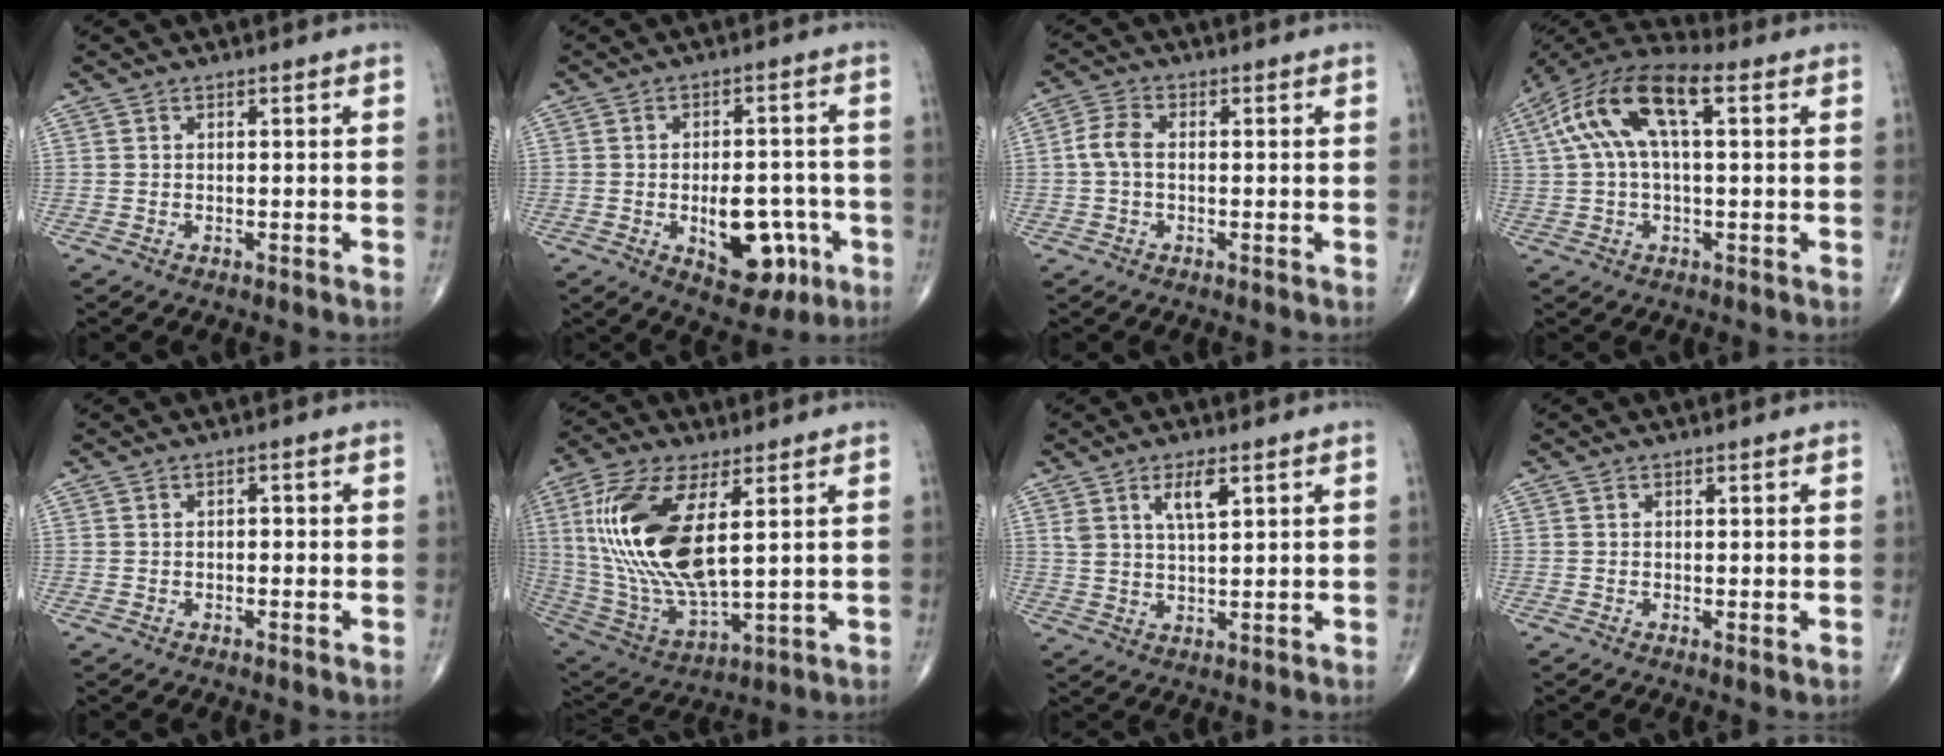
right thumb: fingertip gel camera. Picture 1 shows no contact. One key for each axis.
{"total": 11.8, "fx": -3.8, "fy": 6.5, "fz": 9.1, "tx": -0.098, "ty": 0.021, "tz": -0.041}
{"total": 4.0, "fx": -0.2, "fy": 2.4, "fz": 3.2, "tx": -0.068, "ty": 0.011, "tz": -0.012}
{"total": 14.7, "fx": 3.9, "fy": 5.9, "fz": 12.9, "tx": -0.267, "ty": 0.047, "tz": 0.063}
{"total": 1.2, "fx": -0.1, "fy": 0.7, "fz": 0.9, "tx": -0.005, "ty": 0.003, "tz": -0.006}
{"total": 22.0, "fx": 4.8, "fy": 9.4, "fz": 19.3, "tx": -0.411, "ty": -0.027, "tz": 0.097}
{"total": 5.2, "fx": 2.6, "fy": 1.8, "fz": 4.2, "tx": -0.075, "ty": -0.014, "tz": 0.051}
{"total": 0.8, "fx": 0.1, "fy": 0.1, "fz": 0.8, "tx": -0.015, "ty": -0.004, "tz": 0.000}